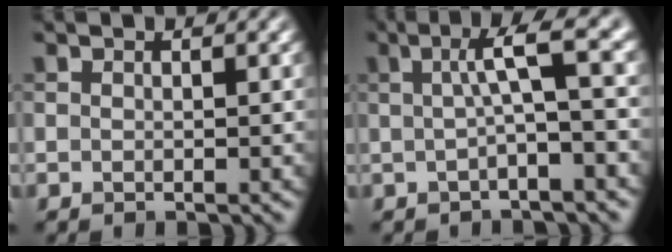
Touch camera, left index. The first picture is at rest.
{"total": 4.5, "force": [0.4, 0.7, 4.4], "torque": [-0.070, 0.019, 0.001]}